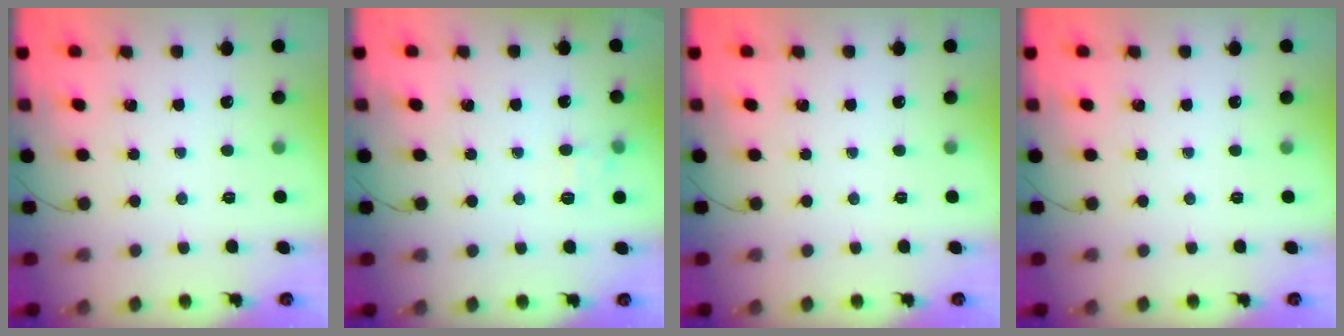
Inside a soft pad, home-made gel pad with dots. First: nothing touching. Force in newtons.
{"total": 6.7, "press": 6.5, "slide": 1.5}
{"total": 0.0}
{"total": 0.0}